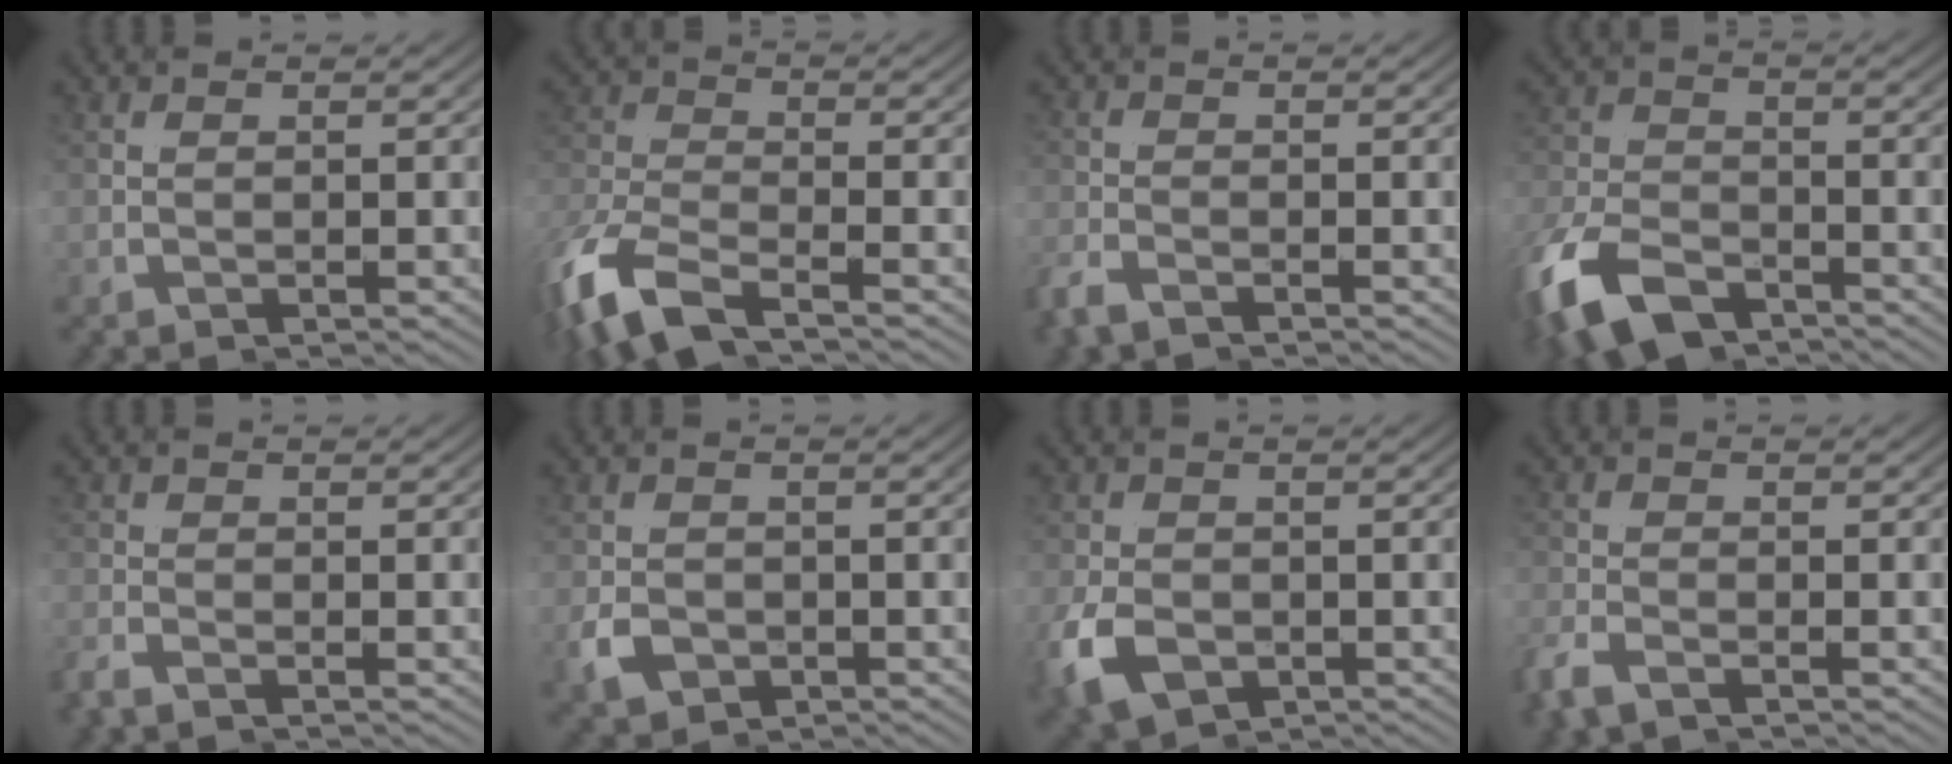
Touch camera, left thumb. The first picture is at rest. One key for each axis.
{"total": 5.2, "fx": -2.2, "fy": 3.3, "fz": 3.4, "tx": -0.110, "ty": 0.000, "tz": -0.047}
{"total": 2.5, "fx": -1.8, "fy": -0.7, "fz": -1.7, "tx": 0.016, "ty": 0.000, "tz": -0.042}
{"total": 8.2, "fx": -4.5, "fy": 5.2, "fz": 4.5, "tx": -0.112, "ty": -0.021, "tz": -0.074}
{"total": 2.1, "fx": -1.3, "fy": -0.9, "fz": -1.3, "tx": 0.017, "ty": 0.001, "tz": -0.032}
{"total": 1.2, "fx": -0.3, "fy": 1.1, "fz": 0.4, "tx": -0.015, "ty": -0.006, "tz": -0.006}
{"total": 3.8, "fx": -1.6, "fy": 2.8, "fz": 2.0, "tx": -0.049, "ty": -0.021, "tz": -0.021}
{"total": 2.4, "fx": -2.0, "fy": -0.5, "fz": -1.3, "tx": 0.005, "ty": -0.001, "tz": -0.043}